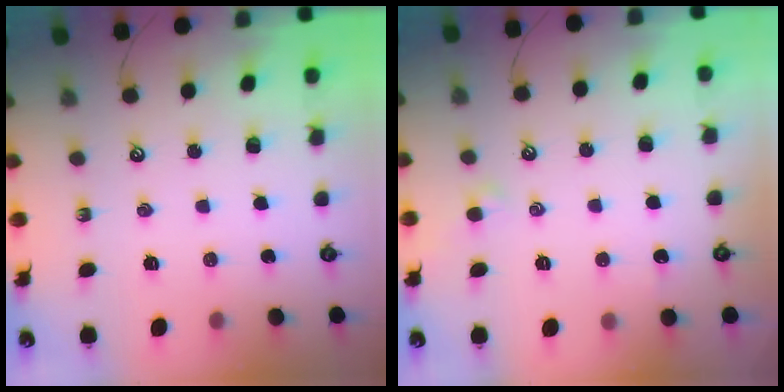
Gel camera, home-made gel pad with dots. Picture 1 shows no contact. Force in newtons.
{"total": 0.5, "press": 0.2, "slide": 0.5}